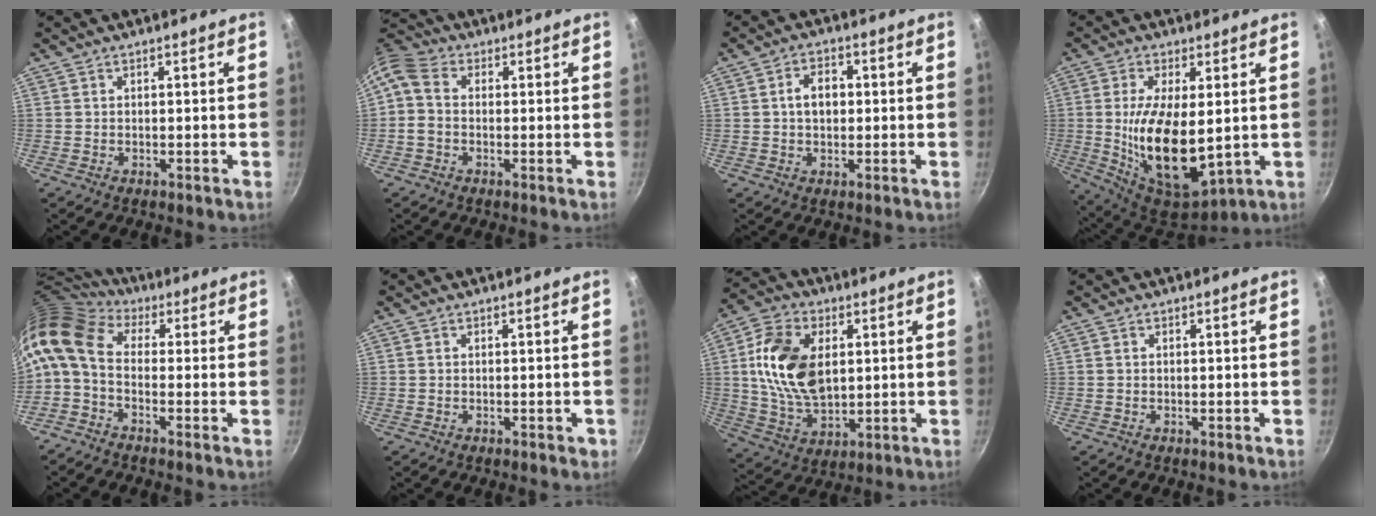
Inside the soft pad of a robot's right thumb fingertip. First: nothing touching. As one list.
[{"total": 6.2, "force": [0.0, 4.6, 4.2], "torque": [-0.093, 0.020, -0.016]}, {"total": 5.1, "force": [0.3, 3.7, 3.5], "torque": [-0.034, 0.011, 0.000]}, {"total": 17.4, "force": [0.2, 7.8, 15.5], "torque": [-0.268, -0.019, 0.019]}, {"total": 12.2, "force": [1.1, 7.8, 9.3], "torque": [-0.190, 0.026, 0.000]}, {"total": 1.1, "force": [-0.4, 0.7, 0.7], "torque": [-0.002, 0.002, -0.005]}, {"total": 15.7, "force": [2.6, 9.9, 12.0], "torque": [-0.206, -0.007, 0.052]}, {"total": 0.0}]